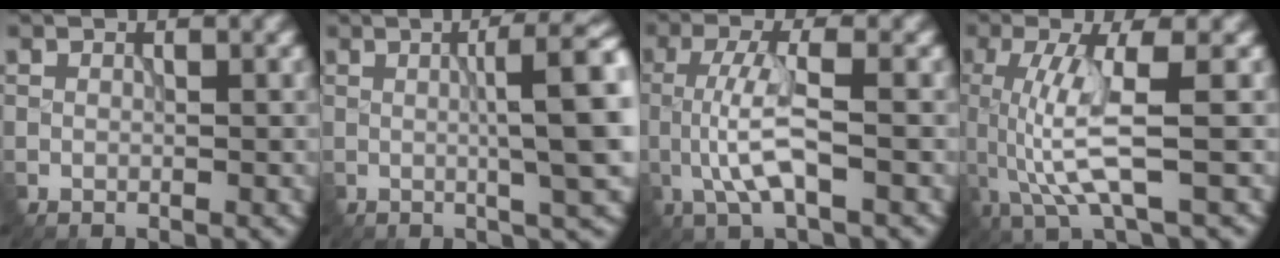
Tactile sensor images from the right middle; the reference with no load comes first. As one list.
[{"total": 9.1, "force": [1.0, 2.2, 8.7], "torque": [-0.088, 0.019, 0.014]}, {"total": 4.4, "force": [-0.9, 1.0, 4.2], "torque": [-0.086, 0.003, -0.021]}, {"total": 5.4, "force": [-0.3, 0.8, 5.4], "torque": [-0.117, -0.002, -0.001]}]